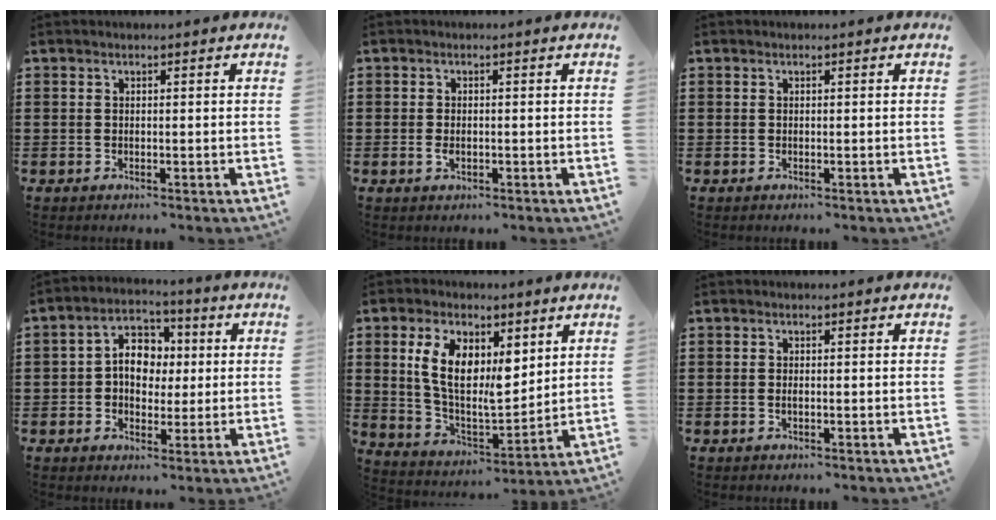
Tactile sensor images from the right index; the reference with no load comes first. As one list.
[{"total": 1.3, "force": [0.0, 0.7, 1.2], "torque": [-0.023, -0.001, 0.001]}, {"total": 0.0}, {"total": 6.5, "force": [0.2, 5.1, 4.1], "torque": [-0.071, 0.008, -0.006]}, {"total": 10.8, "force": [4.6, 5.4, 8.2], "torque": [-0.160, -0.003, 0.084]}, {"total": 0.6, "force": [0.1, 0.0, 0.6], "torque": [-0.013, -0.006, 0.004]}]